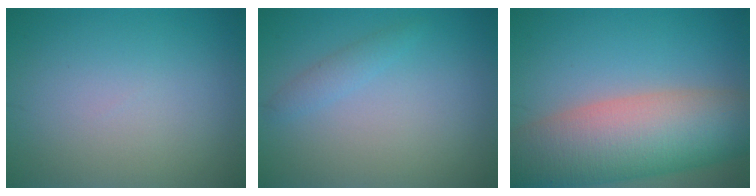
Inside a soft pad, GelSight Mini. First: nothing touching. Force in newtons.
{"total": 1.3, "press": 1.3, "slide": 0.0}
{"total": 11.8, "press": 11.8, "slide": 0.6}